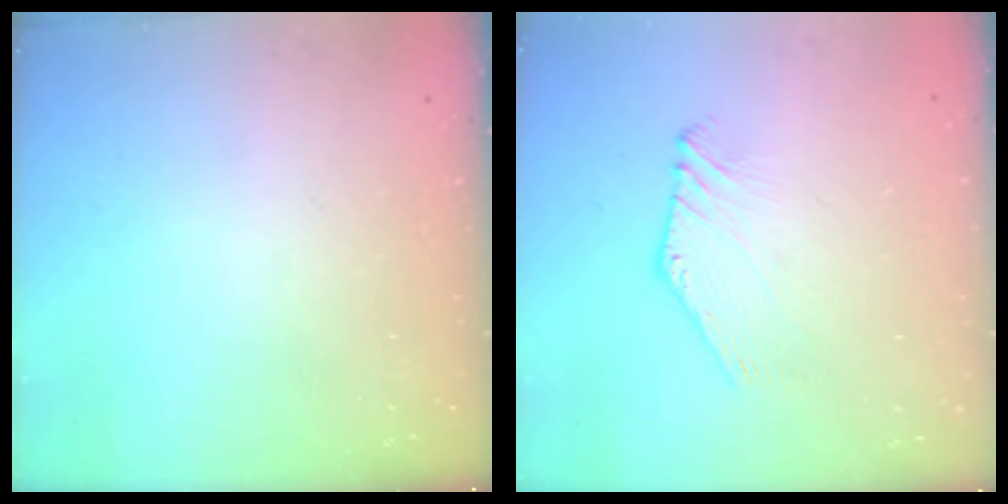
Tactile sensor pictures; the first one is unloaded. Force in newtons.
{"total": 1.0, "press": 1.0, "slide": 0.0}